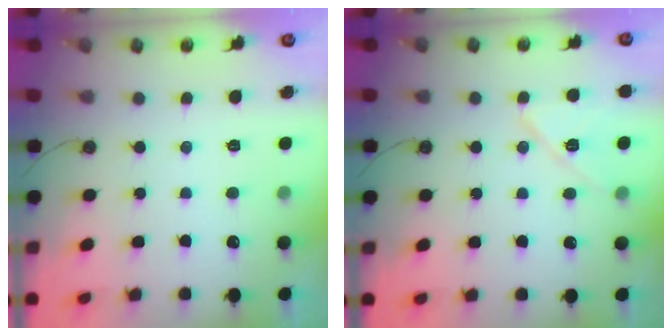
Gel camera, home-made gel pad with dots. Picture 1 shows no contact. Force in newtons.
{"total": 9.9, "press": 9.9, "slide": 0.9}